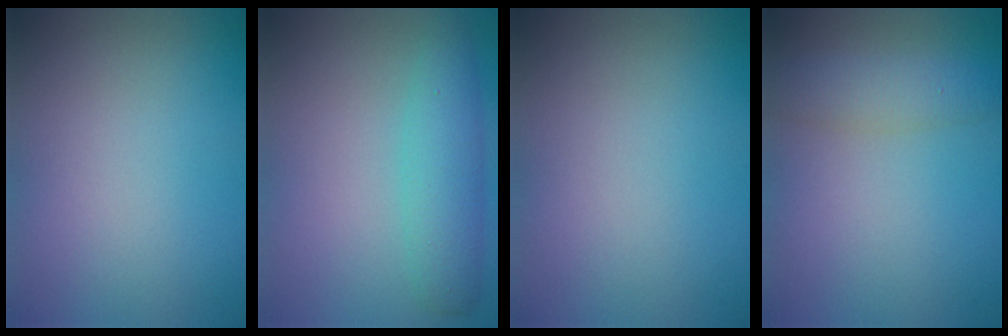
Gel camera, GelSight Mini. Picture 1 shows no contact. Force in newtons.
{"total": 3.5, "press": 3.5, "slide": 0.1}
{"total": 0.0}
{"total": 2.8, "press": 2.8, "slide": 0.1}